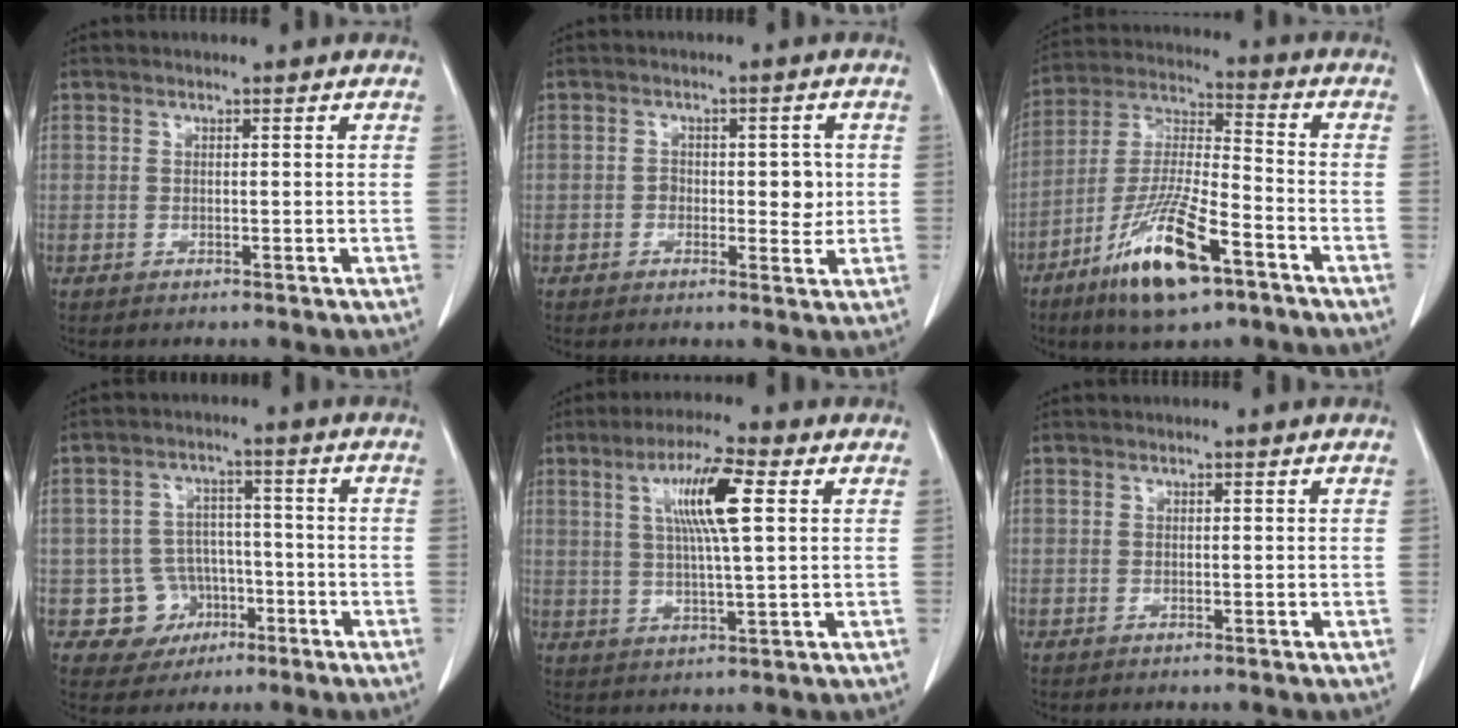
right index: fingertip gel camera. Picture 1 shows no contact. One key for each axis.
{"total": 4.4, "fx": -0.2, "fy": 2.5, "fz": 3.6, "tx": -0.039, "ty": 0.005, "tz": -0.001}
{"total": 15.1, "fx": -8.5, "fy": 3.0, "fz": 12.2, "tx": -0.245, "ty": -0.022, "tz": -0.152}
{"total": 6.8, "fx": -2.4, "fy": 6.3, "fz": 0.7, "tx": -0.002, "ty": 0.015, "tz": -0.029}
{"total": 9.3, "fx": 2.8, "fy": 0.5, "fz": 8.8, "tx": -0.162, "ty": 0.008, "tz": 0.049}
{"total": 0.0}